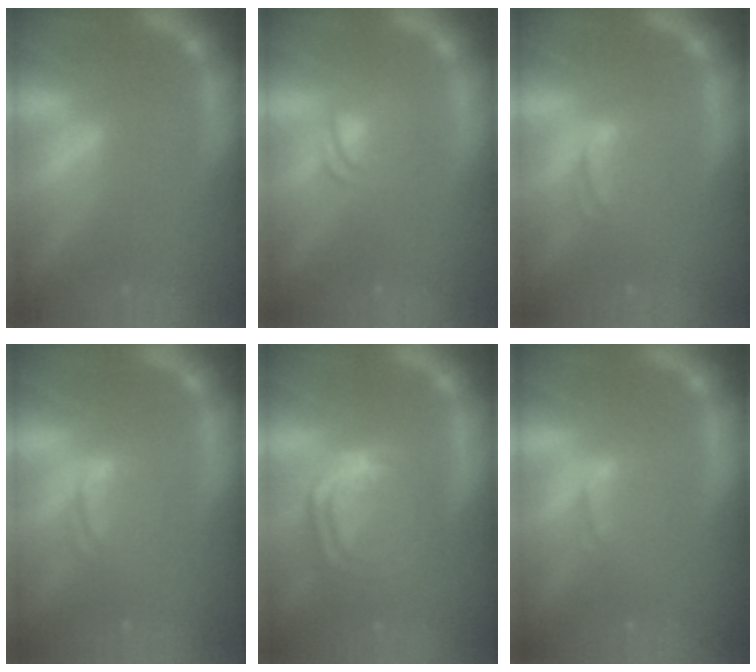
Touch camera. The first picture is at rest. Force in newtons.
{"total": 3.5}
{"total": 3.5}
{"total": 4.0}
{"total": 10.0}
{"total": 3.0}